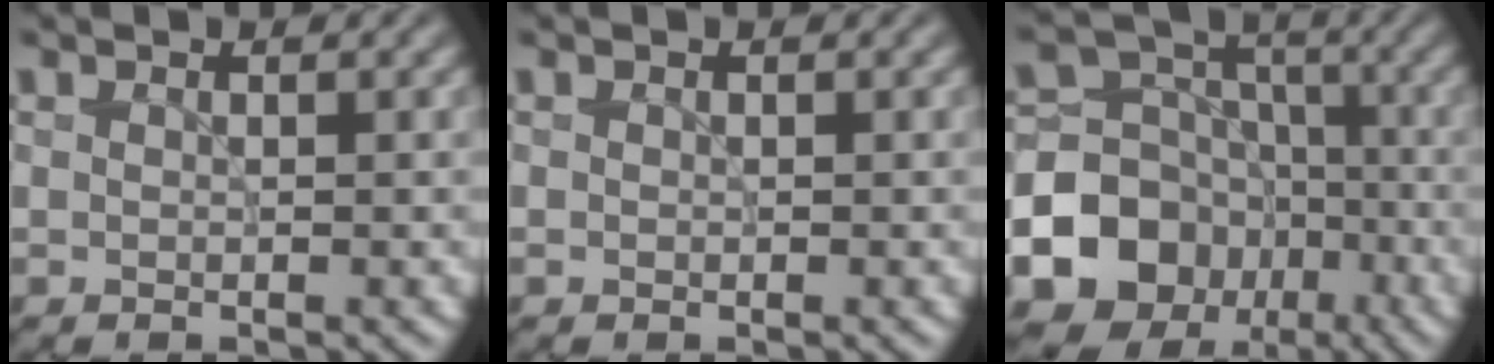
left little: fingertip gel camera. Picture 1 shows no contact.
{"total": 0.0}
{"total": 10.5, "force": [-4.1, 8.8, 4.0], "torque": [-0.103, -0.008, -0.080]}